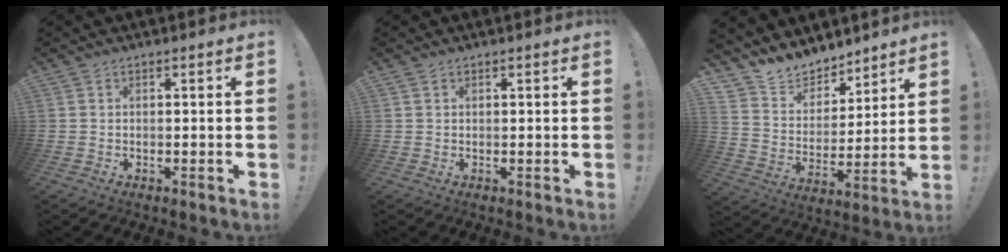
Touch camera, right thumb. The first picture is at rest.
{"total": 0.6, "force": [0.5, 0.1, -0.1], "torque": [0.003, -0.002, 0.011]}
{"total": 9.8, "force": [8.8, 4.2, -0.1], "torque": [-0.020, -0.086, 0.169]}